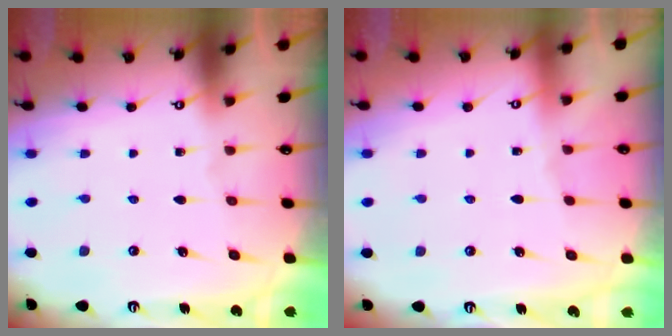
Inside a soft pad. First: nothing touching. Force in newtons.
{"total": 1.9, "press": 1.8, "slide": 0.5}